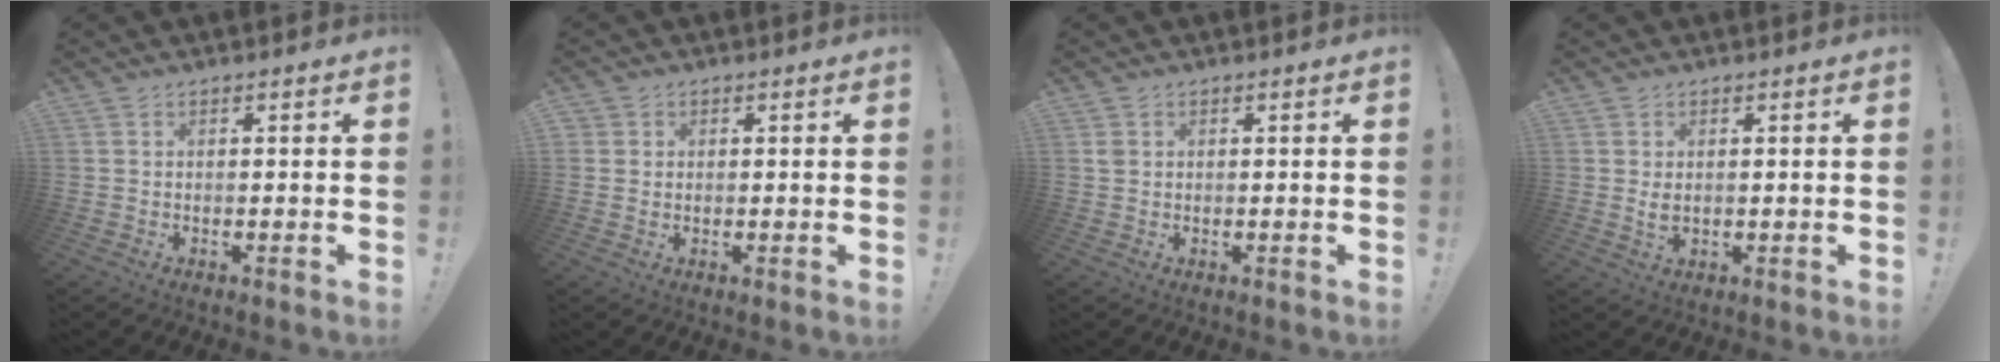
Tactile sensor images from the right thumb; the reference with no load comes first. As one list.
[{"total": 2.1, "force": [0.8, 1.9, 0.5], "torque": [-0.004, -0.001, 0.015]}, {"total": 1.5, "force": [0.6, 1.1, 0.7], "torque": [-0.006, 0.001, 0.010]}, {"total": 2.8, "force": [0.8, 2.1, 1.7], "torque": [-0.010, -0.007, 0.013]}]